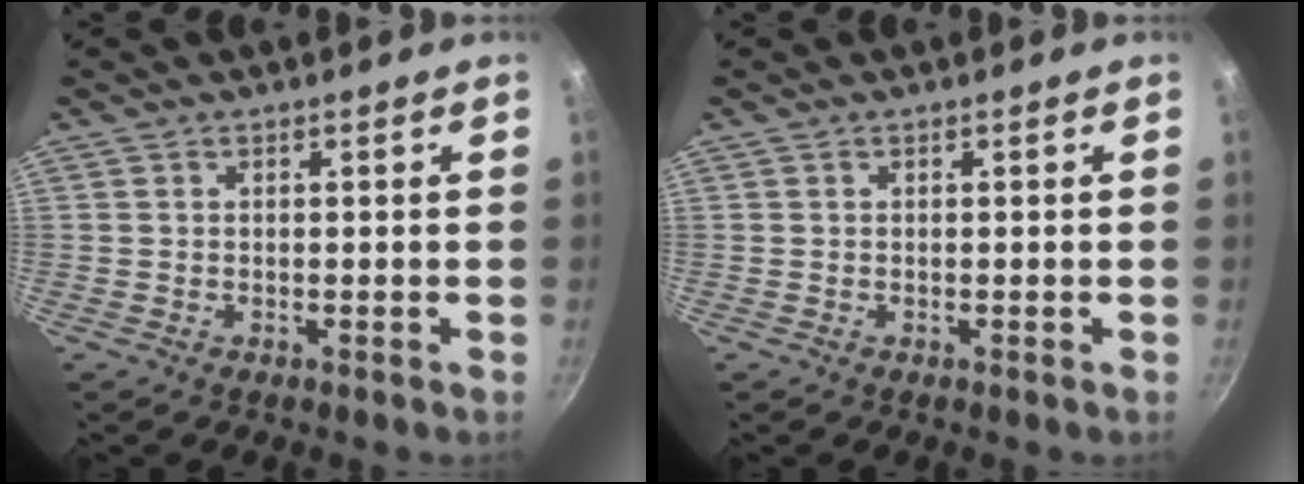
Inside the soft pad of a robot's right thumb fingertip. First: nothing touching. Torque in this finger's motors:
{"motor_torque": [-0.09, 0.09, 0.01, -0.02, 0.00]}